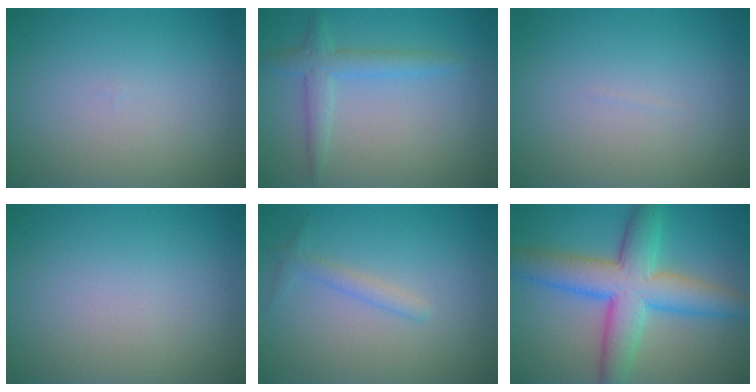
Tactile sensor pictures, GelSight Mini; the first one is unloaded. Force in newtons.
{"total": 2.6, "press": 2.6, "slide": 0.1}
{"total": 0.0}
{"total": 0.0}
{"total": 1.4, "press": 1.4, "slide": 0.1}
{"total": 8.5, "press": 8.5, "slide": 0.2}